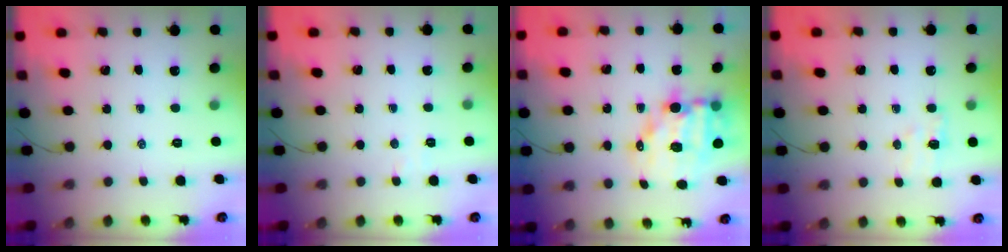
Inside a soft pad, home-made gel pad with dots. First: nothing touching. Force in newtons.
{"total": 2.5, "press": 2.4, "slide": 0.7}
{"total": 12.0, "press": 11.5, "slide": 3.1}
{"total": 5.4, "press": 5.3, "slide": 1.2}